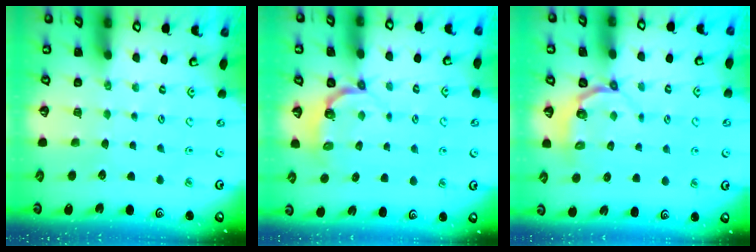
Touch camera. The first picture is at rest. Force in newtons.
{"total": 4.8, "press": 3.7, "slide": 3.0}
{"total": 3.8, "press": 2.9, "slide": 2.4}